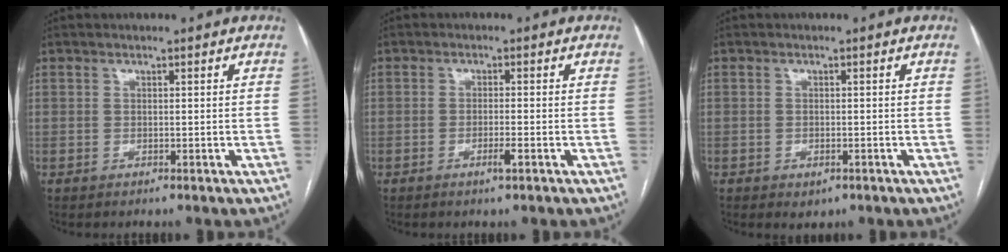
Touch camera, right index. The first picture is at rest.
{"total": 2.1, "force": [-1.2, -0.1, 1.8], "torque": [-0.029, -0.005, -0.022]}
{"total": 1.7, "force": [-0.9, 1.0, 1.1], "torque": [-0.013, 0.000, -0.004]}